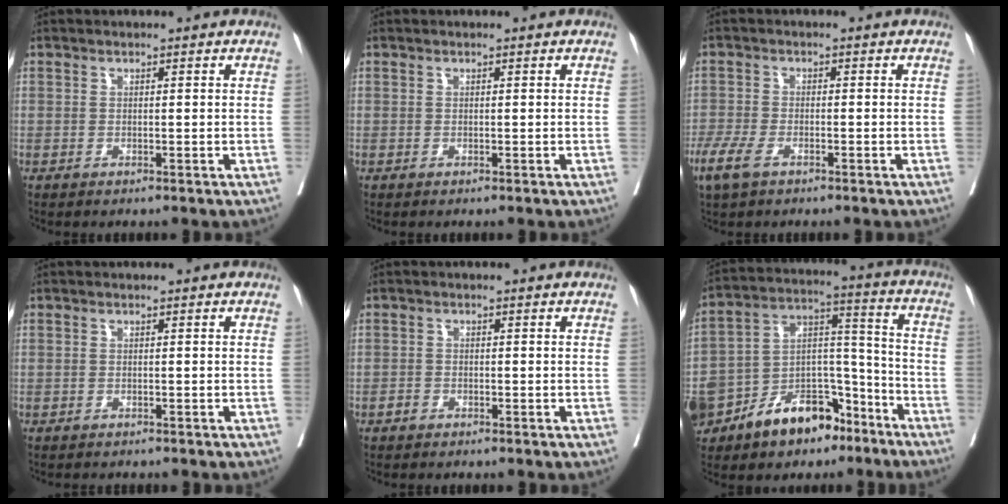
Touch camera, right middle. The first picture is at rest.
{"total": 0.0}
{"total": 3.9, "force": [-3.2, 0.5, 2.3], "torque": [-0.056, -0.006, -0.070]}
{"total": 1.1, "force": [-1.0, 0.3, 0.2], "torque": [-0.007, 0.000, -0.014]}
{"total": 0.9, "force": [-0.7, 0.5, 0.3], "torque": [-0.004, 0.004, -0.013]}
{"total": 23.0, "force": [-14.3, 12.6, 12.8], "torque": [-0.295, 0.019, -0.239]}